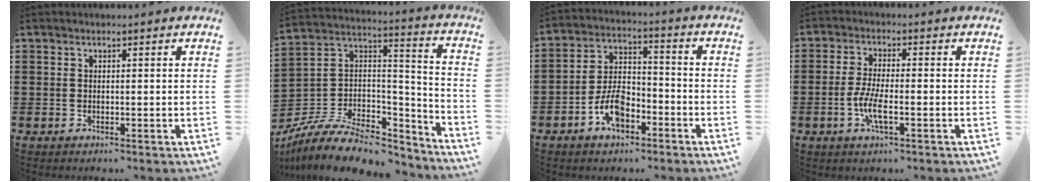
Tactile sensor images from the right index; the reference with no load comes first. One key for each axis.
{"total": 9.3, "fx": -6.4, "fy": 4.9, "fz": 4.5, "tx": -0.094, "ty": 0.013, "tz": -0.118}
{"total": 7.6, "fx": -3.9, "fy": 4.2, "fz": 5.0, "tx": -0.106, "ty": 0.014, "tz": -0.076}
{"total": 5.1, "fx": -1.7, "fy": 1.3, "fz": 4.6, "tx": -0.104, "ty": -0.006, "tz": -0.039}